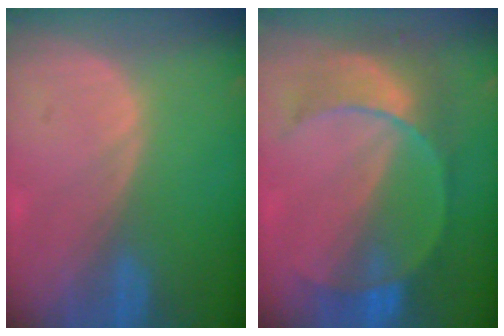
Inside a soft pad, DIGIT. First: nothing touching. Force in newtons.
{"total": 7.7, "press": 7.7, "slide": 0.7}